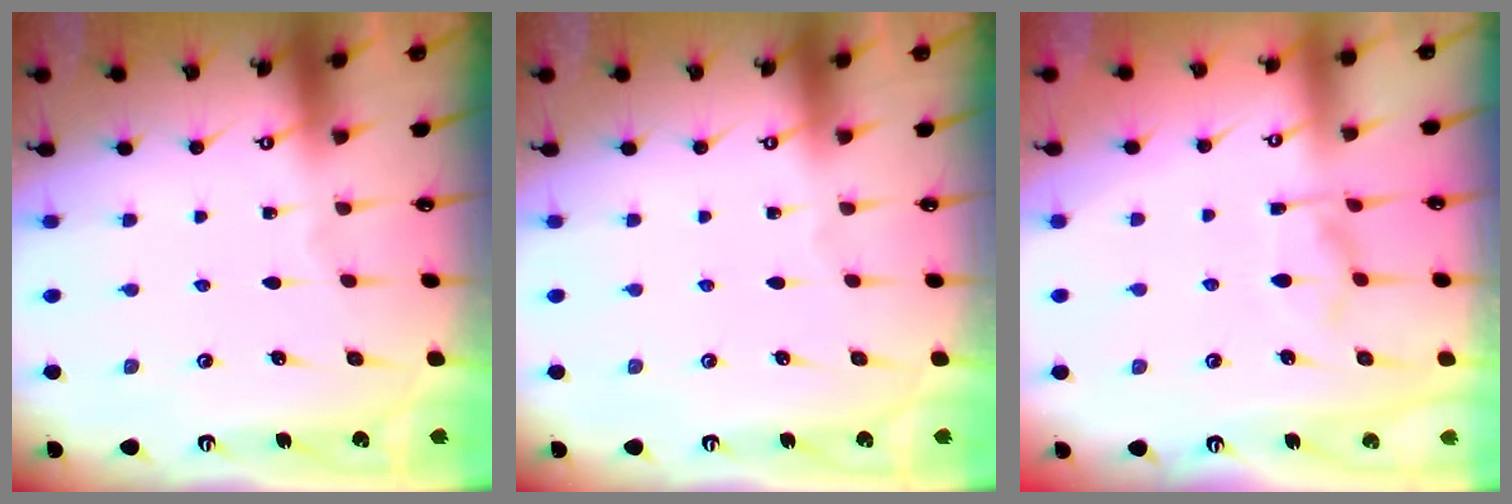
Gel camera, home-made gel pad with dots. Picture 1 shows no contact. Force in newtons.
{"total": 0.0}
{"total": 4.2, "press": 4.0, "slide": 1.2}